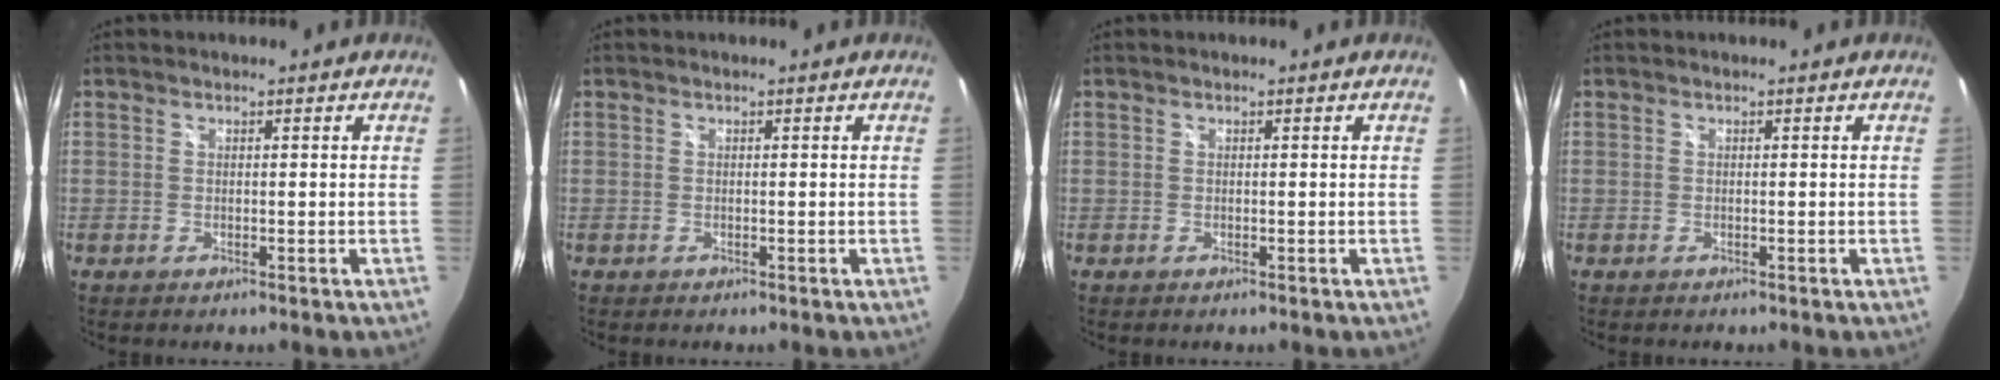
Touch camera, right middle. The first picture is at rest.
{"total": 0.0}
{"total": 0.0}
{"total": 0.0}